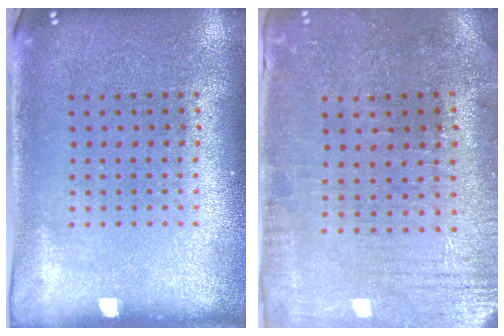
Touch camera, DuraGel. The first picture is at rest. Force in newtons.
{"total": 0.6, "press": 0.5, "slide": 0.3}